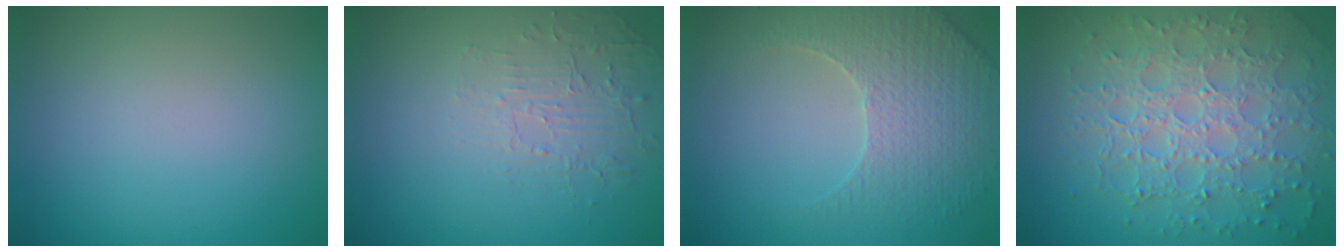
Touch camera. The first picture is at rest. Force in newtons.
{"total": 1.9, "press": 0.8, "slide": 1.7}
{"total": 3.7, "press": 3.6, "slide": 1.0}
{"total": 8.0, "press": 5.6, "slide": 5.7}